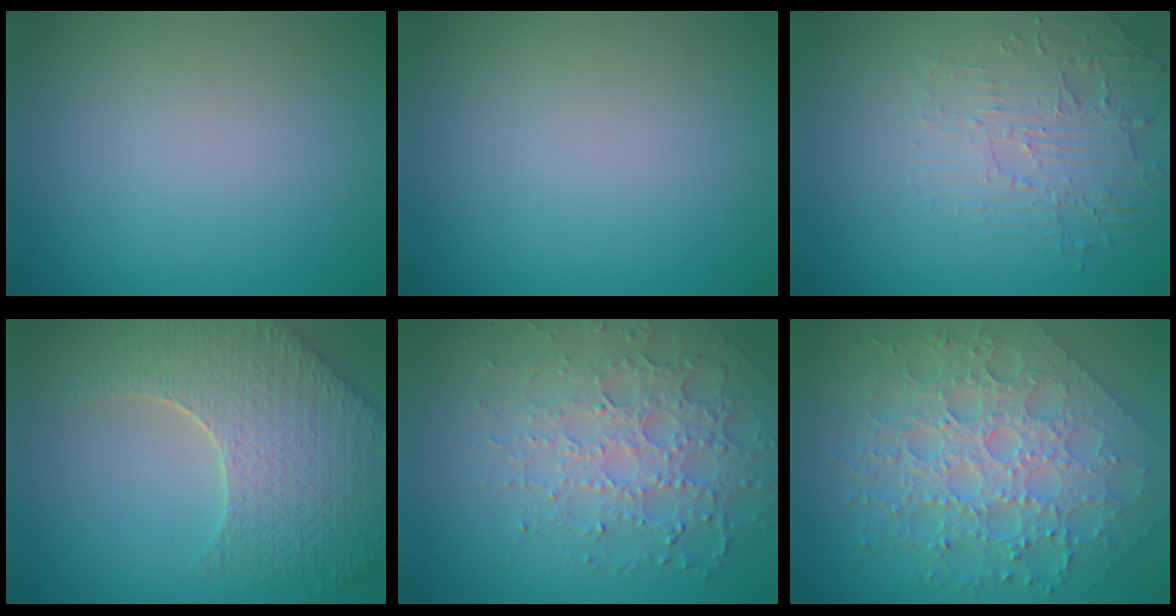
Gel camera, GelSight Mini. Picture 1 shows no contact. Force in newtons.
{"total": 0.0}
{"total": 2.2, "press": 1.7, "slide": 1.5}
{"total": 8.2, "press": 5.9, "slide": 5.6}
{"total": 5.2, "press": 4.3, "slide": 2.8}
{"total": 8.3, "press": 6.2, "slide": 5.5}